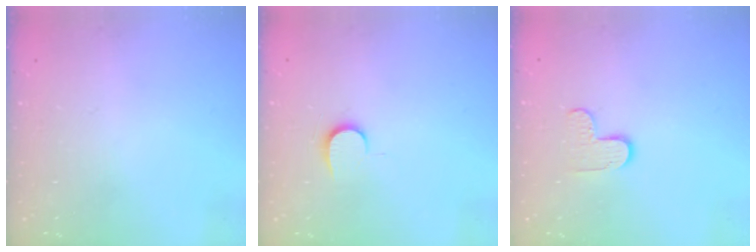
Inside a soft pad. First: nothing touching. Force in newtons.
{"total": 6.9, "press": 6.9, "slide": 0.8}
{"total": 5.6, "press": 5.5, "slide": 0.4}